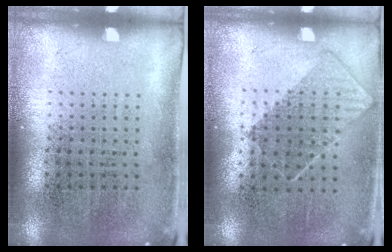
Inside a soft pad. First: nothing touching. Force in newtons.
{"total": 0.8, "press": 0.7, "slide": 0.5}